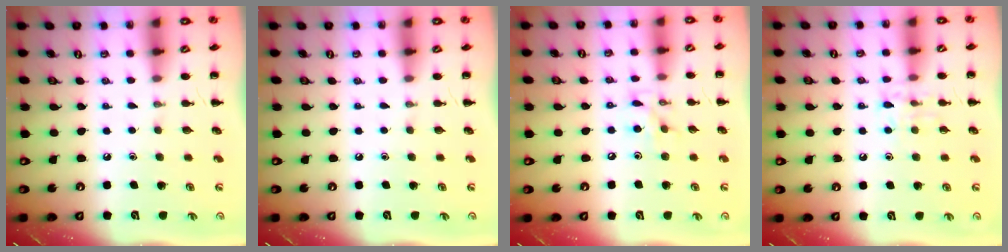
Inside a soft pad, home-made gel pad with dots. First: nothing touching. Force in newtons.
{"total": 0.0}
{"total": 7.2, "press": 7.2, "slide": 0.7}
{"total": 7.6, "press": 7.5, "slide": 1.0}